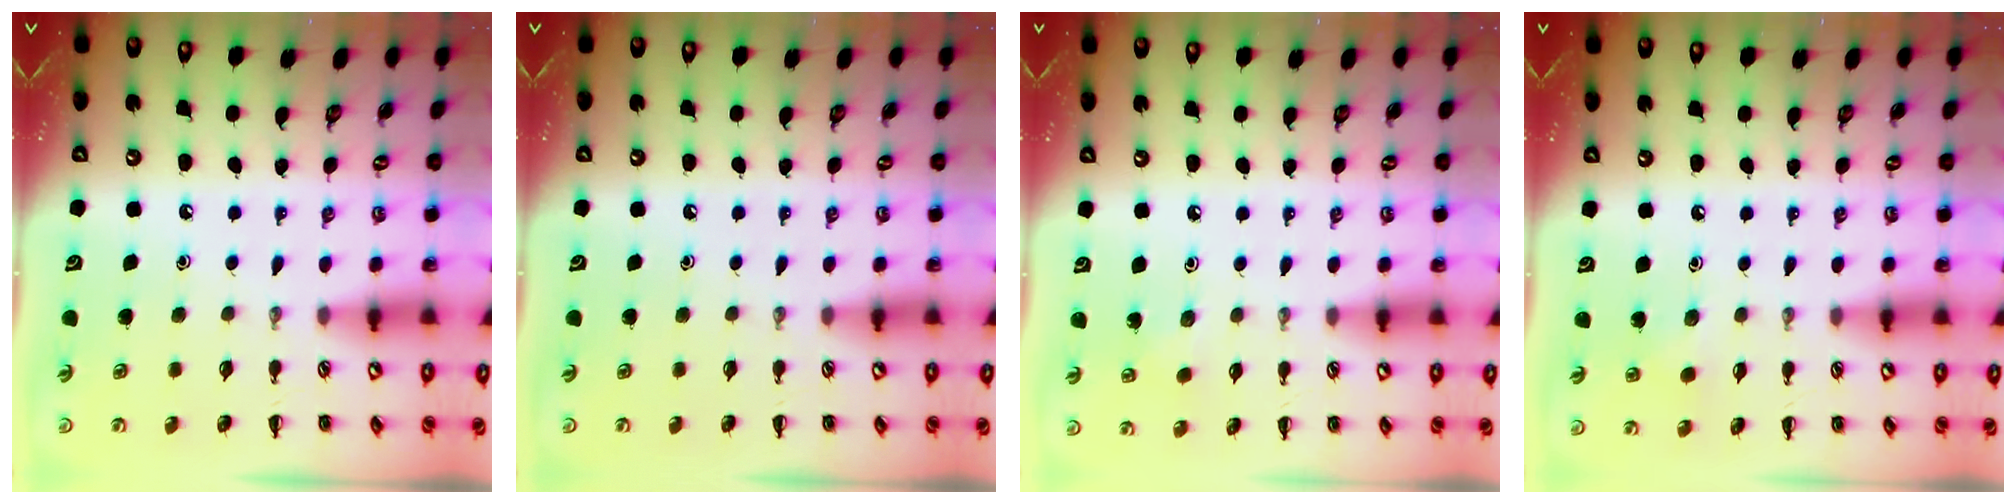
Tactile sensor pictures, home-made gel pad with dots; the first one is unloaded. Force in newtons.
{"total": 0.0}
{"total": 1.9, "press": 1.8, "slide": 0.6}
{"total": 2.4, "press": 2.3, "slide": 0.8}